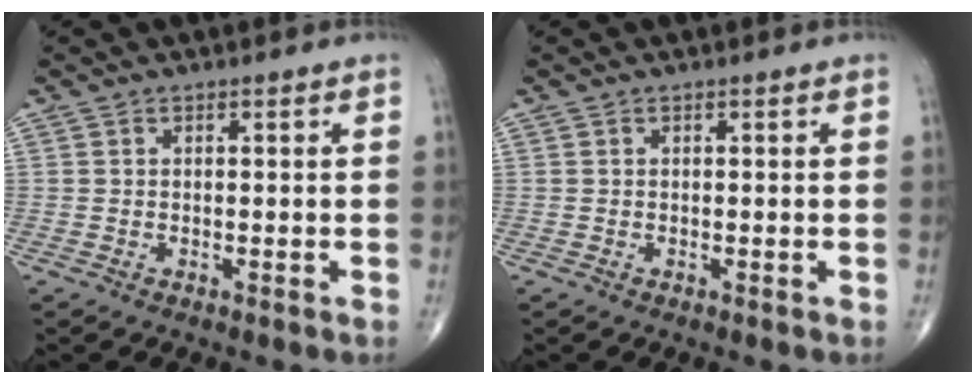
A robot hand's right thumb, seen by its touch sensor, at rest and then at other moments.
{"total": 0.0}